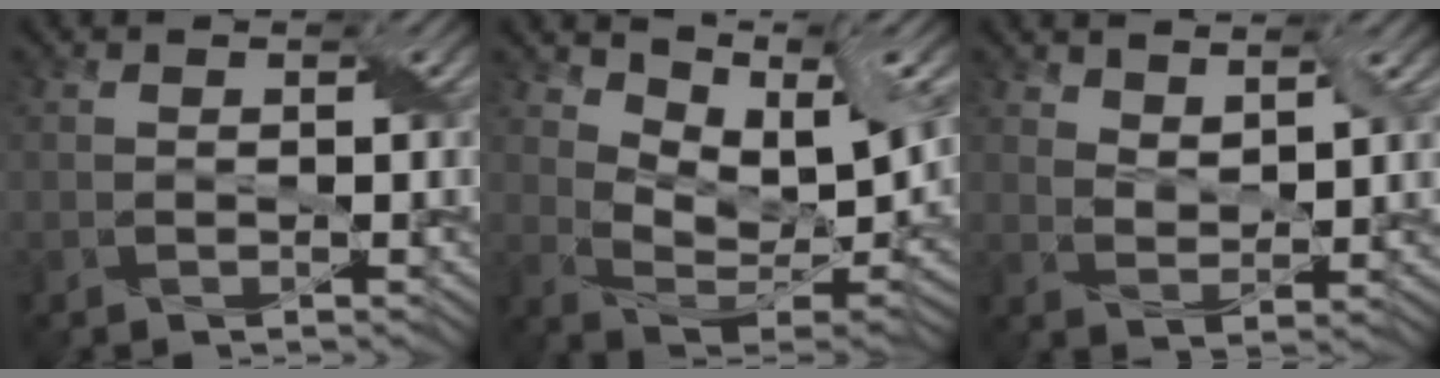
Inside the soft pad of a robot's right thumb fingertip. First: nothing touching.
{"total": 10.5, "force": [5.9, 4.2, 7.6], "torque": [-0.149, -0.002, 0.109]}
{"total": 4.3, "force": [3.3, 1.5, 2.4], "torque": [-0.053, -0.002, 0.066]}